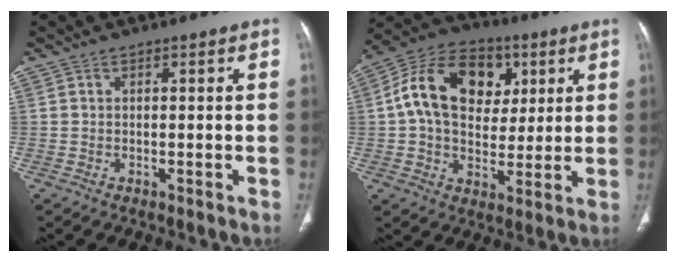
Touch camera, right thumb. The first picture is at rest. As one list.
[{"total": 18.1, "force": [4.2, 13.0, 11.9], "torque": [-0.181, 0.008, 0.066]}]